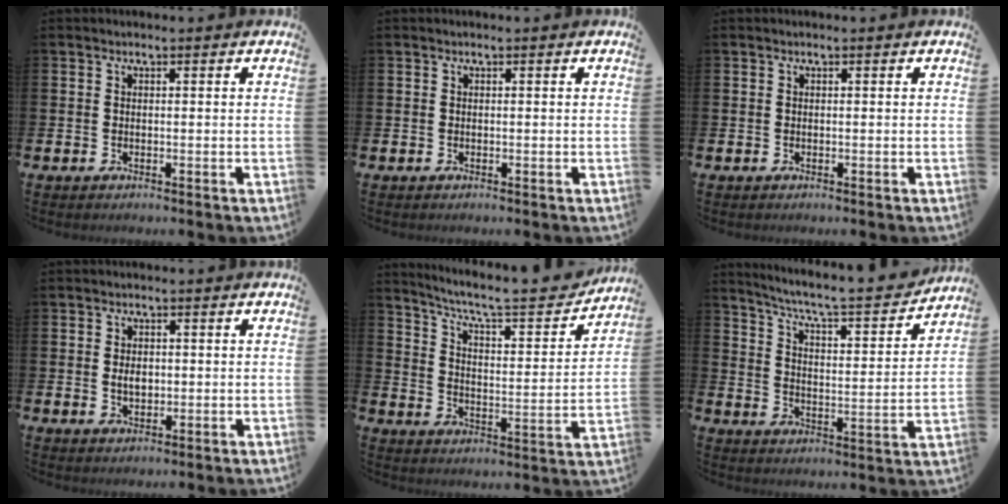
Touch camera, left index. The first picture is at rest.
{"total": 0.0}
{"total": 0.0}
{"total": 2.4, "force": [0.1, 1.6, 1.8], "torque": [-0.016, -0.001, -0.004]}
{"total": 7.8, "force": [6.9, 1.3, 3.4], "torque": [-0.090, -0.050, 0.111]}
{"total": 6.8, "force": [6.2, 0.5, 2.7], "torque": [-0.074, -0.052, 0.098]}